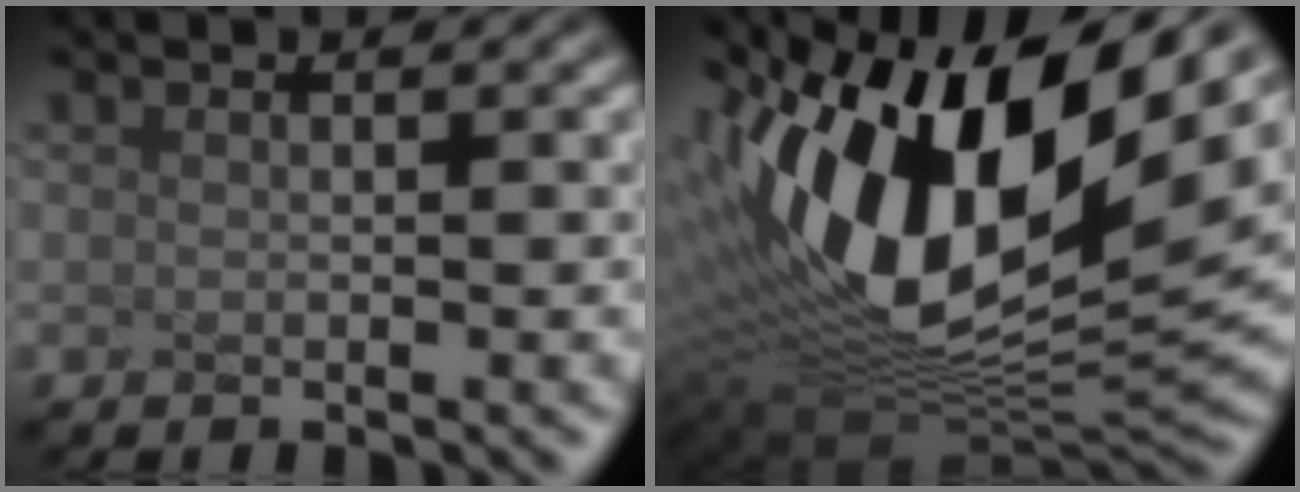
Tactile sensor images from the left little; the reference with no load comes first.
{"total": 14.2, "force": [3.0, 7.4, 11.8], "torque": [-0.257, -0.001, 0.089]}